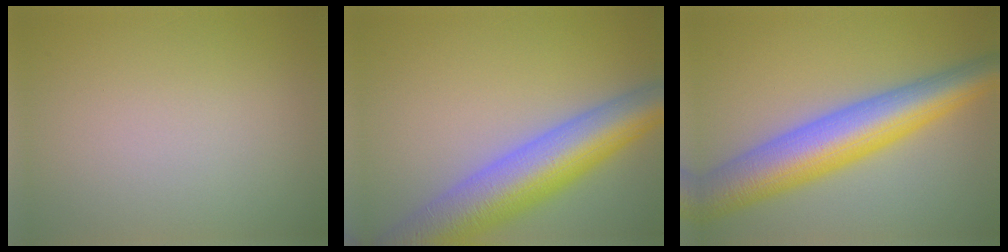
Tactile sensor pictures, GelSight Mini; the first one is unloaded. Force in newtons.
{"total": 10.2, "press": 10.2, "slide": 0.5}
{"total": 9.7, "press": 9.6, "slide": 0.4}